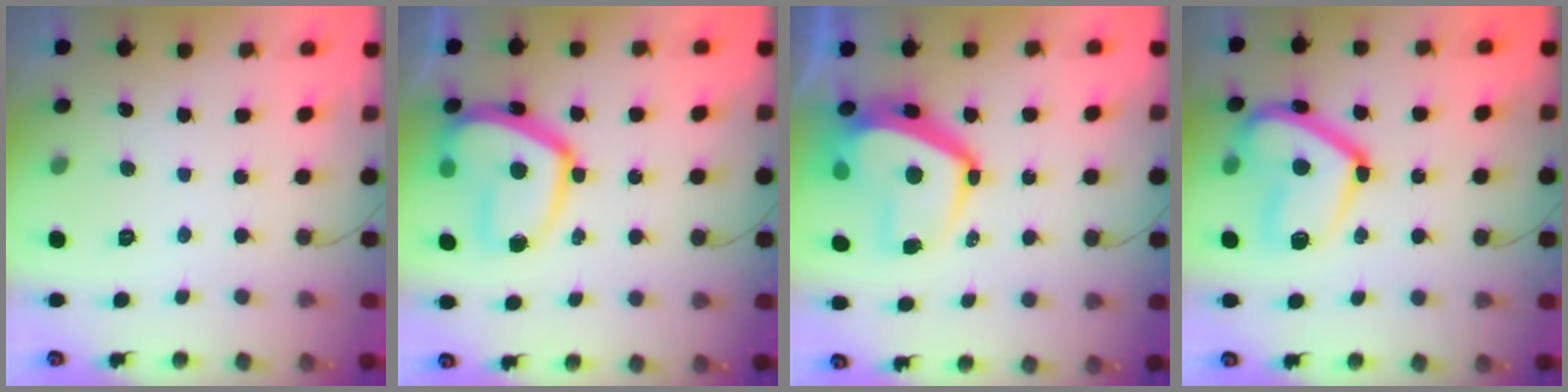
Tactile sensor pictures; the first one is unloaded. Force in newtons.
{"total": 17.8, "press": 17.7, "slide": 1.6}
{"total": 12.5, "press": 12.4, "slide": 1.6}
{"total": 17.4, "press": 17.3, "slide": 1.3}